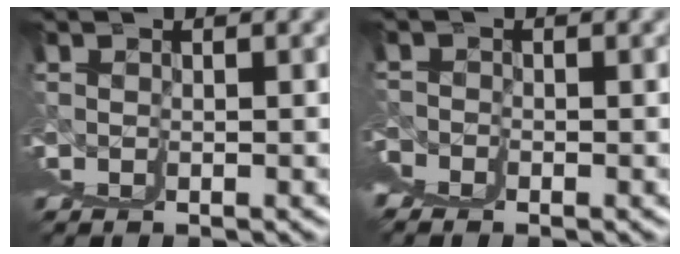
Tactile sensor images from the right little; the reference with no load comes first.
{"total": 2.6, "force": [1.0, -2.3, -0.7], "torque": [0.025, 0.013, 0.018]}